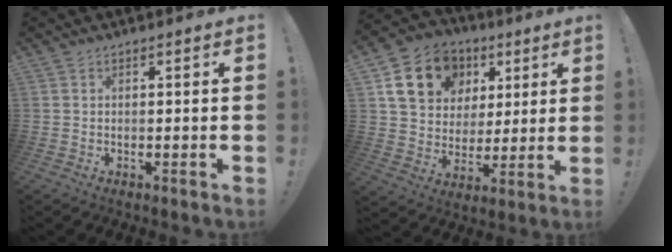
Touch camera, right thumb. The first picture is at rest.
{"total": 18.0, "force": [7.6, 14.1, 8.1], "torque": [-0.123, -0.020, 0.162]}